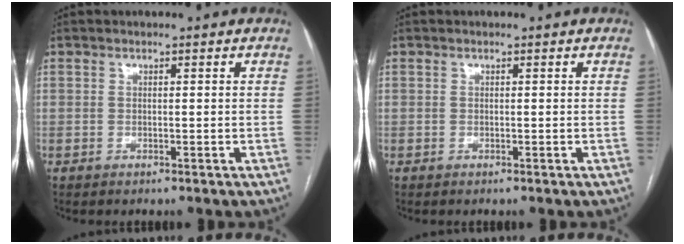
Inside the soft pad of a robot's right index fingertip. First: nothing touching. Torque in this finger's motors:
{"motor_torque": [0.00, 0.00, 0.00, 0.00]}